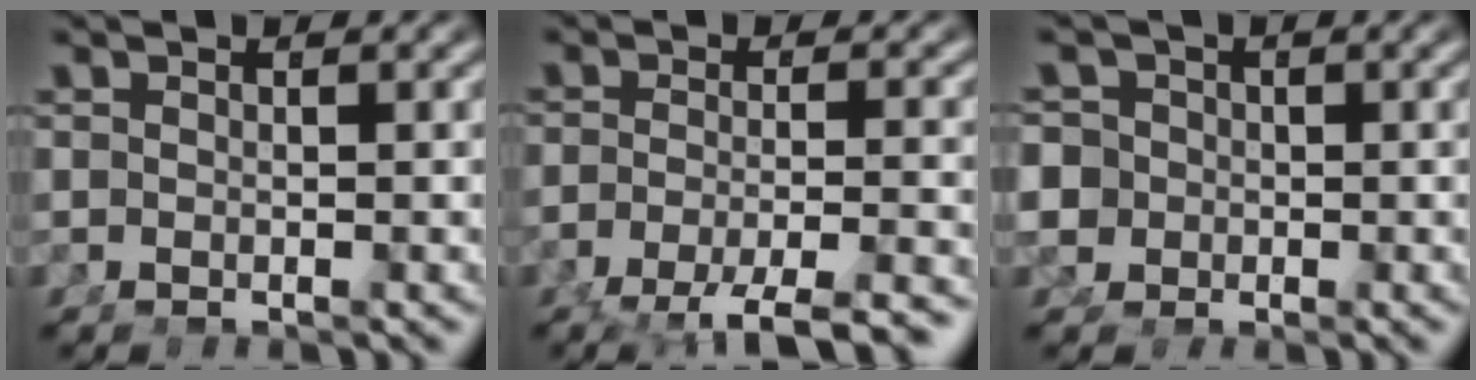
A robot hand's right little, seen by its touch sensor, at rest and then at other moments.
{"total": 5.3, "force": [-4.0, 0.7, 3.5], "torque": [-0.049, -0.020, -0.057]}
{"total": 7.0, "force": [-1.6, 6.4, 2.2], "torque": [-0.061, -0.034, -0.022]}